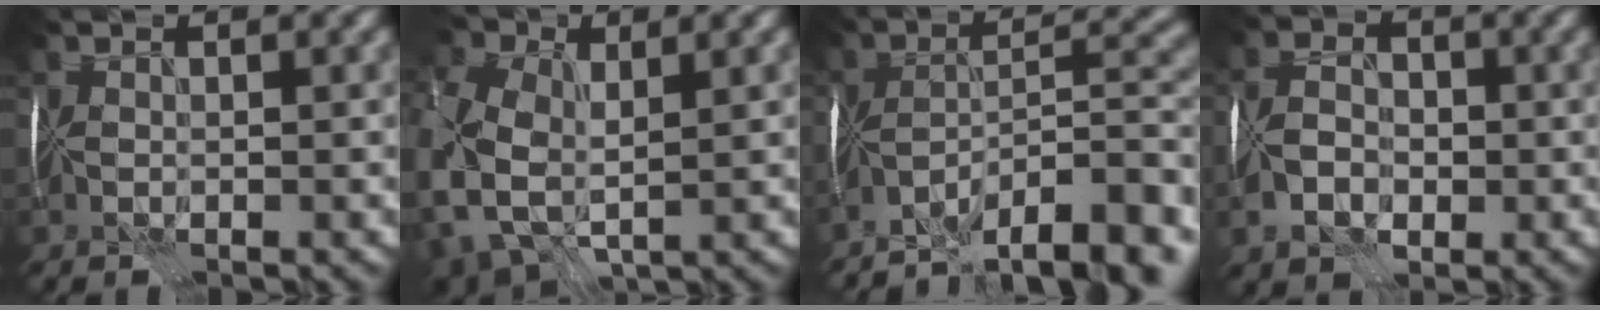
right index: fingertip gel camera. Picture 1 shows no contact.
{"total": 12.6, "force": [-0.1, 9.0, 8.8], "torque": [-0.203, -0.012, 0.012]}
{"total": 12.2, "force": [-9.5, 2.9, 7.0], "torque": [-0.103, 0.002, -0.146]}
{"total": 3.7, "force": [-1.7, 2.4, 2.2], "torque": [-0.044, 0.000, -0.033]}